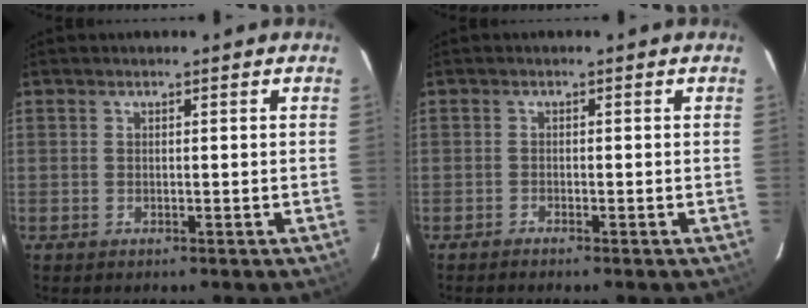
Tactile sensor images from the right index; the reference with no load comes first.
{"total": 1.0, "force": [-0.9, -0.1, 0.4], "torque": [-0.016, -0.001, -0.018]}